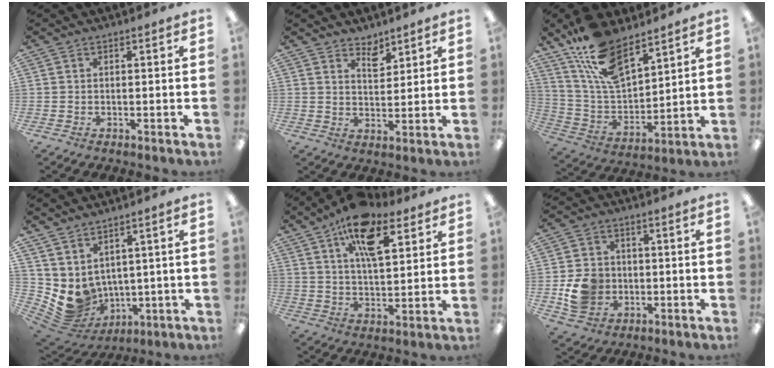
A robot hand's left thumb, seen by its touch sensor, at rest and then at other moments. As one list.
[{"total": 4.6, "force": [4.1, 1.9, 1.2], "torque": [-0.002, -0.030, 0.070]}, {"total": 16.1, "force": [11.5, 6.8, 9.1], "torque": [-0.199, -0.054, 0.210]}, {"total": 6.9, "force": [1.8, 6.3, 2.2], "torque": [-0.063, -0.039, 0.047]}, {"total": 15.1, "force": [8.6, 7.0, 10.2], "torque": [-0.164, -0.025, 0.147]}, {"total": 8.9, "force": [-1.6, 7.9, 3.9], "torque": [-0.083, 0.015, -0.025]}]